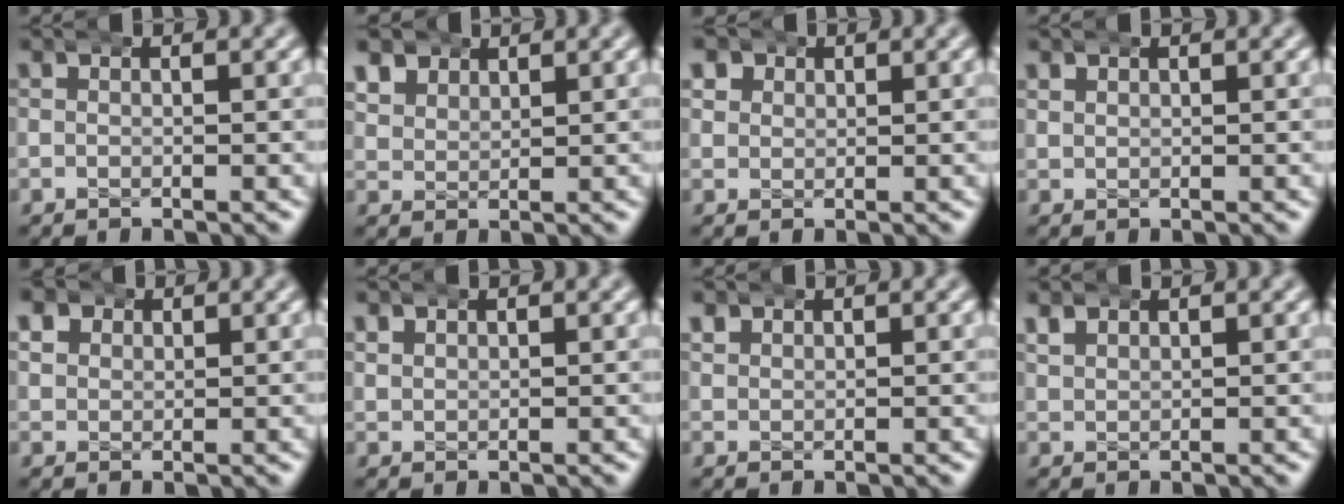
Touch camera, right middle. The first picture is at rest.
{"total": 2.9, "force": [2.3, 1.8, 0.6], "torque": [-0.023, -0.005, 0.045]}
{"total": 3.1, "force": [1.3, 2.6, 0.9], "torque": [-0.022, -0.005, 0.024]}
{"total": 0.8, "force": [0.8, 0.3, -0.1], "torque": [0.005, 0.002, 0.015]}
{"total": 2.9, "force": [1.2, 2.4, 0.9], "torque": [-0.019, -0.005, 0.024]}
{"total": 1.1, "force": [1.0, 0.5, 0.0], "torque": [-0.001, 0.001, 0.022]}
{"total": 1.4, "force": [1.1, 0.8, 0.2], "torque": [-0.004, -0.001, 0.023]}
{"total": 1.8, "force": [1.5, 0.9, 0.4], "torque": [-0.008, 0.002, 0.030]}